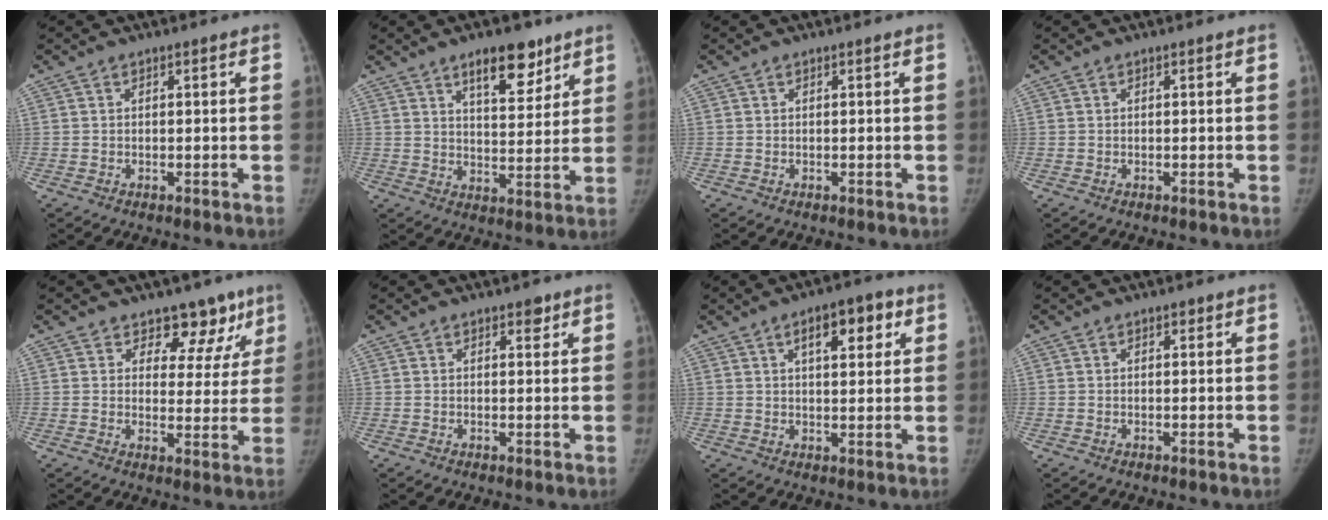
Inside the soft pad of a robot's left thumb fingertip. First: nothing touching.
{"total": 10.1, "force": [6.6, 4.2, 6.4], "torque": [-0.066, -0.040, 0.103]}
{"total": 0.0}
{"total": 0.0}
{"total": 9.0, "force": [6.4, 5.8, 2.5], "torque": [0.019, -0.033, 0.070]}
{"total": 1.7, "force": [1.1, 1.0, 0.9], "torque": [0.001, -0.004, 0.011]}
{"total": 8.4, "force": [3.6, 3.6, 6.6], "torque": [-0.070, -0.002, 0.049]}
{"total": 0.6, "force": [0.3, 0.4, 0.3], "torque": [0.001, 0.000, 0.003]}